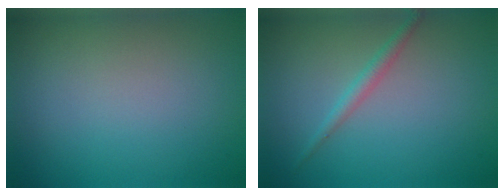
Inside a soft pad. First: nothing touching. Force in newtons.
{"total": 1.5, "press": 1.5, "slide": 0.1}